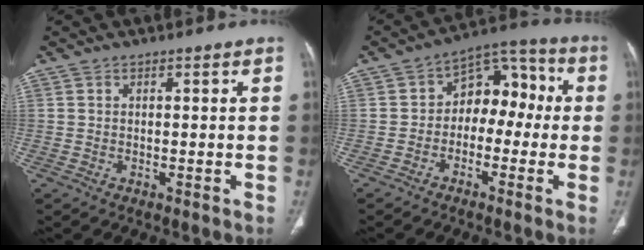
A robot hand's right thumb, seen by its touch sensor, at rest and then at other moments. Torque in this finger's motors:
{"motor_torque": [-0.35, 0.56, 0.01, -0.15, 0.10]}